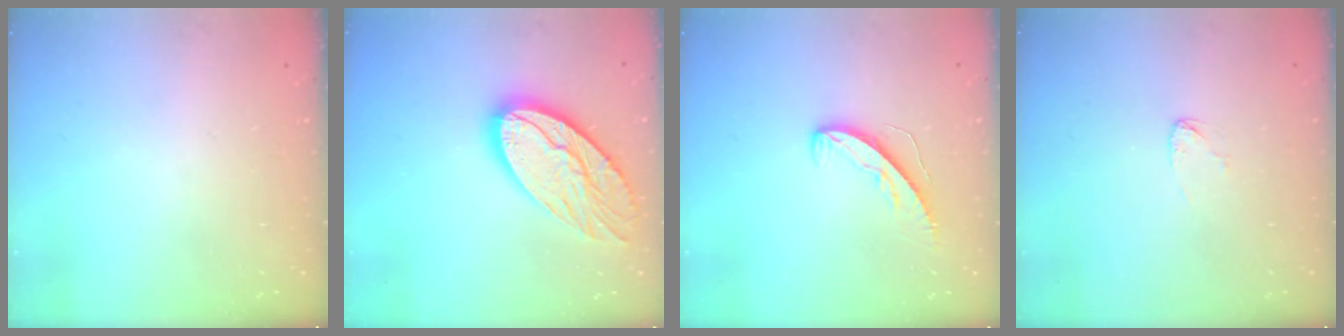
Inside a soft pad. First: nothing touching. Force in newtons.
{"total": 19.2, "press": 19.1, "slide": 1.8}
{"total": 6.8, "press": 6.8, "slide": 0.5}
{"total": 3.0, "press": 3.0, "slide": 0.2}